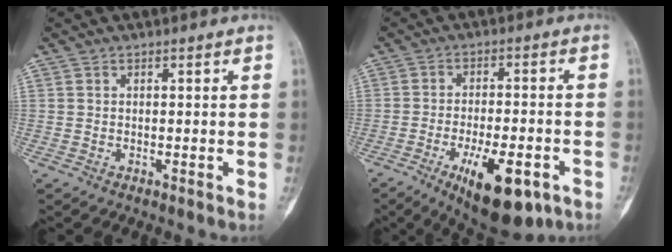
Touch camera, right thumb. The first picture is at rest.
{"total": 14.1, "force": [-6.6, 5.4, 11.3], "torque": [-0.163, 0.015, -0.089]}